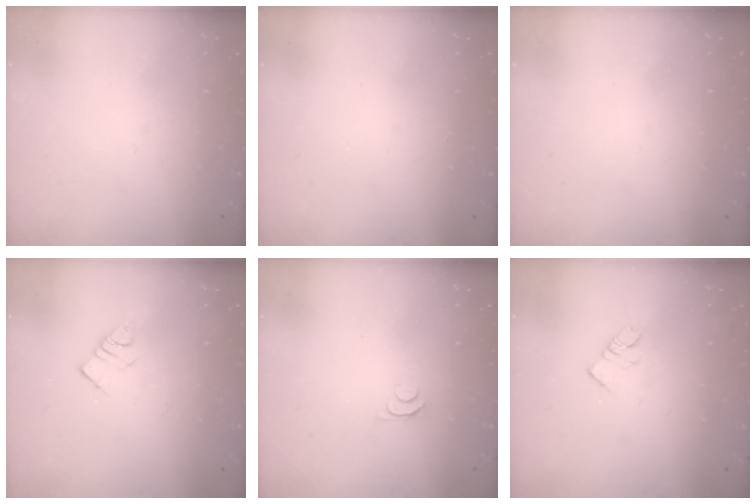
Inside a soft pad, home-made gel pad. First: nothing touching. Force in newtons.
{"total": 2.8, "press": 2.8, "slide": 0.4}
{"total": 0.0}
{"total": 4.6, "press": 4.6, "slide": 0.2}
{"total": 4.4, "press": 4.3, "slide": 0.6}
{"total": 5.8, "press": 5.8, "slide": 0.4}